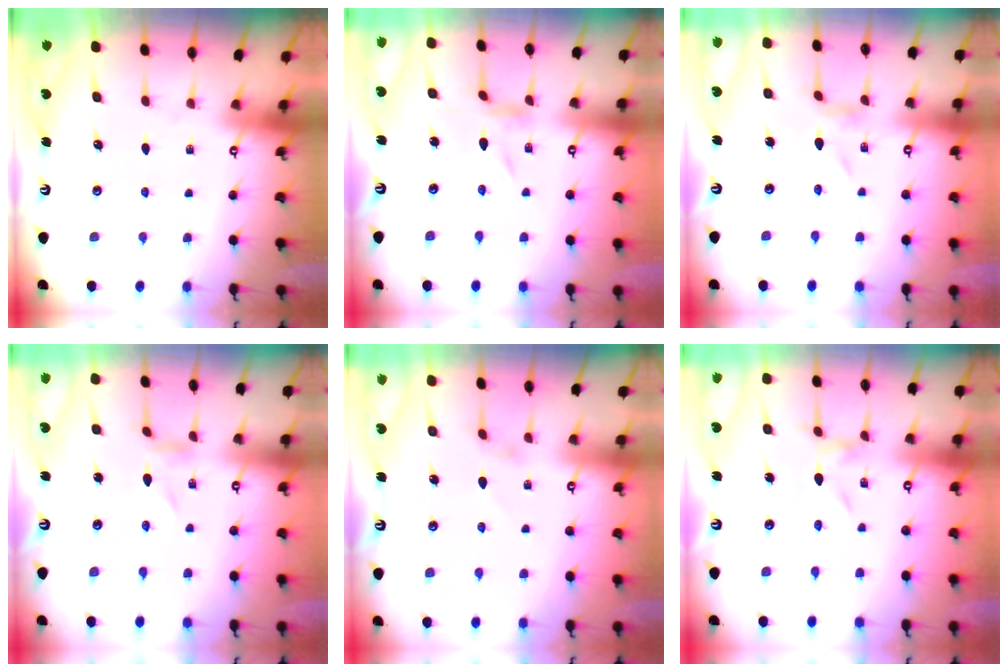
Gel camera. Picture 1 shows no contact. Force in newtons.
{"total": 0.5, "press": 0.4, "slide": 0.3}
{"total": 0.0}
{"total": 0.0}
{"total": 1.6, "press": 1.6, "slide": 0.5}
{"total": 0.0}